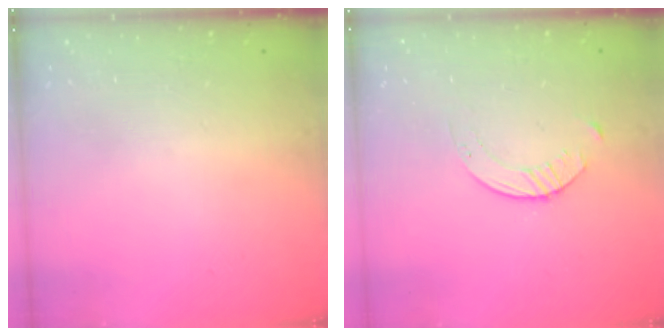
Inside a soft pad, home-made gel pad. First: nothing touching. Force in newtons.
{"total": 2.1, "press": 2.0, "slide": 0.3}